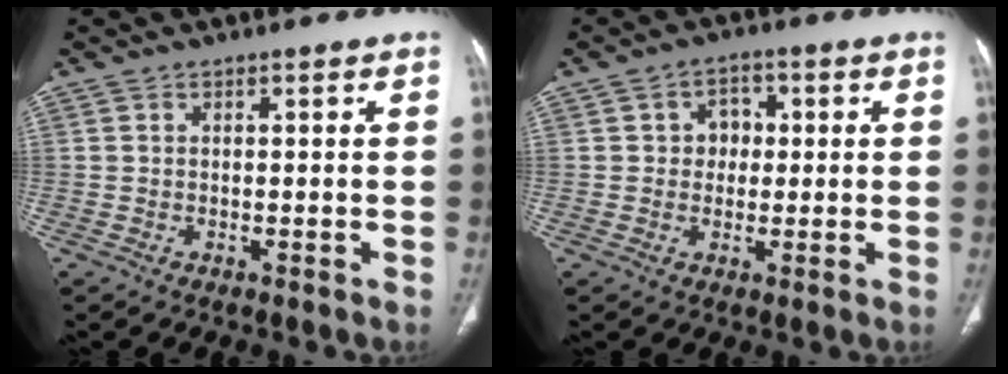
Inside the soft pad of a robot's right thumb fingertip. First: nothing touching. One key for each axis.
{"total": 4.7, "fx": 0.6, "fy": 3.9, "fz": 2.5, "tx": -0.007, "ty": 0.007, "tz": 0.004}